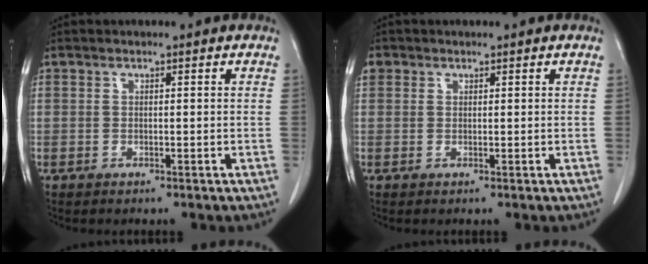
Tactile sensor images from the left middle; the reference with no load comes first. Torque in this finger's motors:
{"motor_torque": [0.21, -0.19, 0.19, 0.03]}